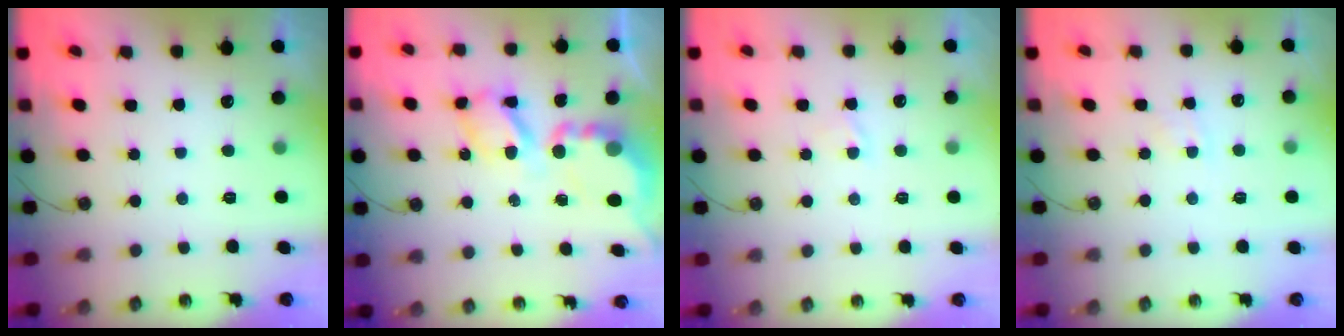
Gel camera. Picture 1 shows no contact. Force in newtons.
{"total": 9.5, "press": 9.5, "slide": 0.6}
{"total": 0.9, "press": 0.9, "slide": 0.2}
{"total": 5.4, "press": 5.3, "slide": 0.7}